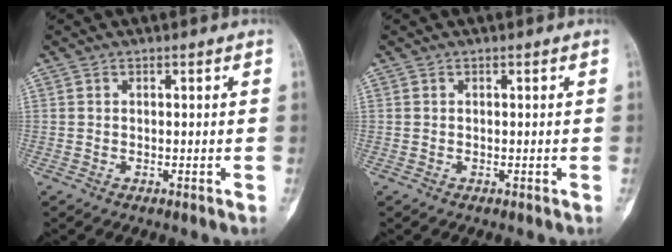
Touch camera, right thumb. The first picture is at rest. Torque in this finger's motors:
{"motor_torque": [0.01, 0.00, 0.01, 0.00, 0.01]}